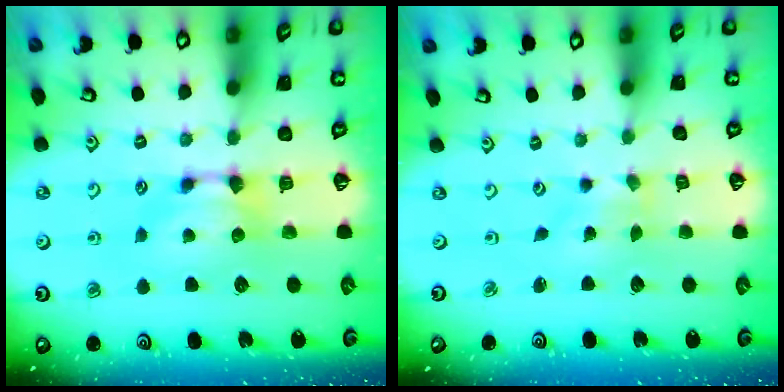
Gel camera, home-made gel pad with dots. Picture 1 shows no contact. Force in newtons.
{"total": 3.6, "press": 3.6, "slide": 0.8}